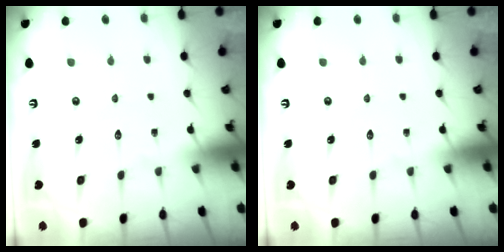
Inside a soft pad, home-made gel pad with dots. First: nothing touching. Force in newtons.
{"total": 0.0}